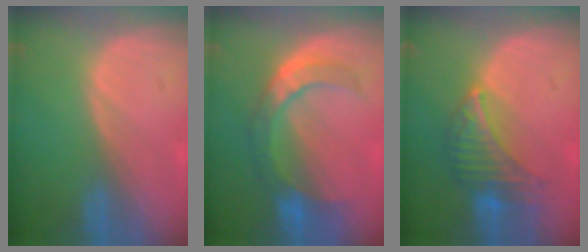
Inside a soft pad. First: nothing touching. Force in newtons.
{"total": 7.5, "press": 7.3, "slide": 1.7}
{"total": 7.1, "press": 6.7, "slide": 2.2}